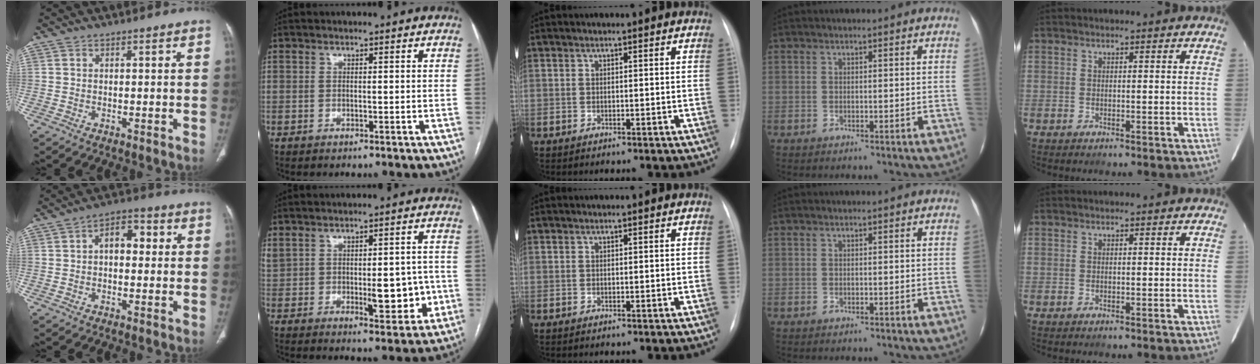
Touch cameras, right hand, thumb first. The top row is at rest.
{"thumb": {"total": 6.7, "force": [0.8, 4.1, 5.2], "torque": [-0.057, 0.024, 0.004]}, "index": {"total": 11.4, "force": [0.3, 5.9, 9.8], "torque": [-0.160, 0.014, 0.027]}}